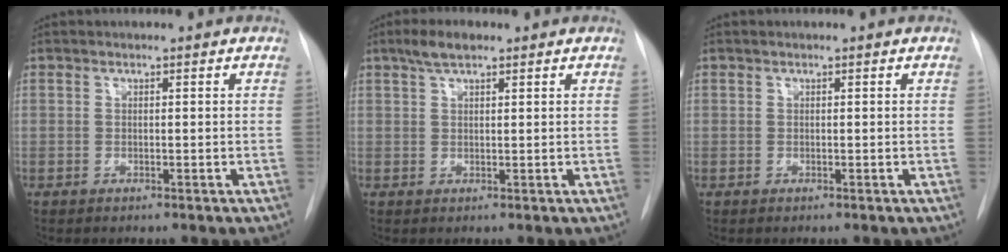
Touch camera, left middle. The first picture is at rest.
{"total": 3.4, "force": [2.3, 1.0, 2.3], "torque": [-0.047, 0.011, 0.043]}
{"total": 0.0}